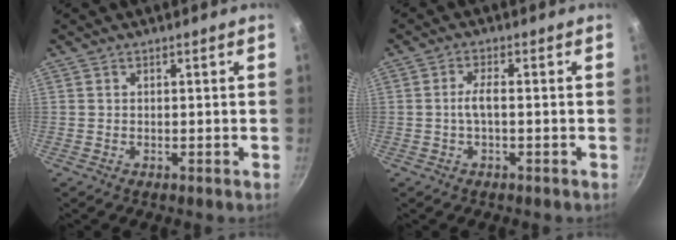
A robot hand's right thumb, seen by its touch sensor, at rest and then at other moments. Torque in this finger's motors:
{"motor_torque": [0.22, 0.06, 0.44, 0.18, 0.02]}